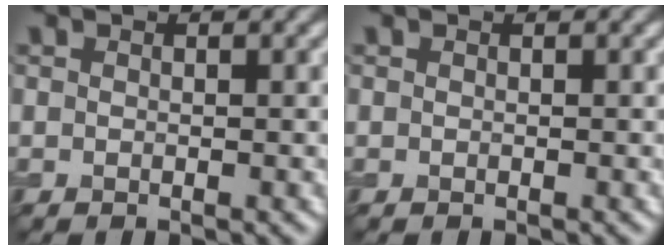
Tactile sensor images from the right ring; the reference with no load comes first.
{"total": 0.0}